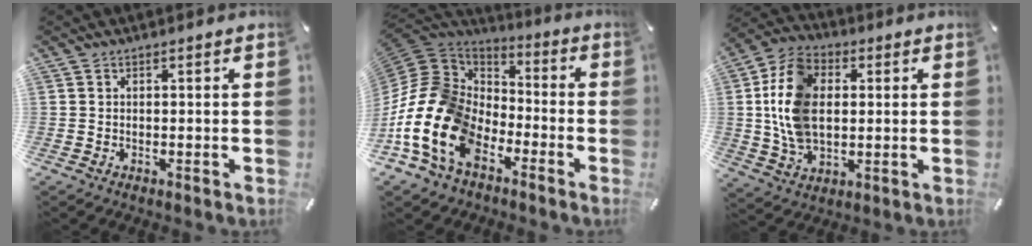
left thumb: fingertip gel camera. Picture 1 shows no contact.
{"total": 19.0, "force": [-8.6, 13.4, 10.4], "torque": [-0.256, 0.019, -0.156]}
{"total": 14.7, "force": [1.3, 10.6, 10.0], "torque": [-0.226, 0.011, 0.025]}